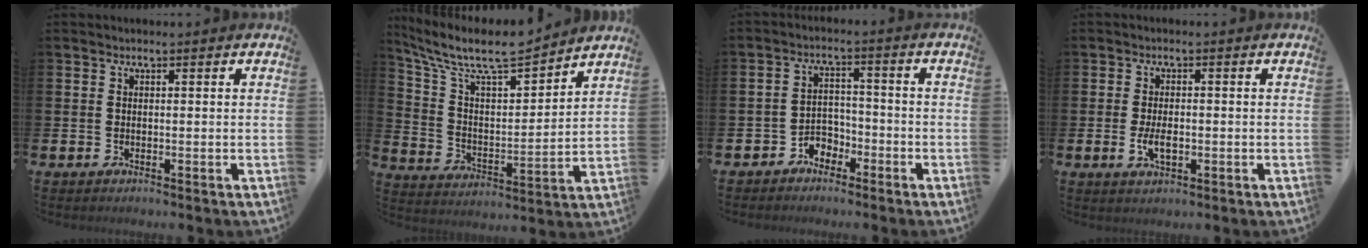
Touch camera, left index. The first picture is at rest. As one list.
[{"total": 10.1, "force": [9.1, 2.1, 3.8], "torque": [-0.119, -0.061, 0.159]}, {"total": 3.2, "force": [-2.6, 1.8, 0.3], "torque": [-0.022, 0.006, -0.058]}, {"total": 3.1, "force": [-0.4, 1.6, 2.6], "torque": [-0.041, -0.001, -0.009]}]